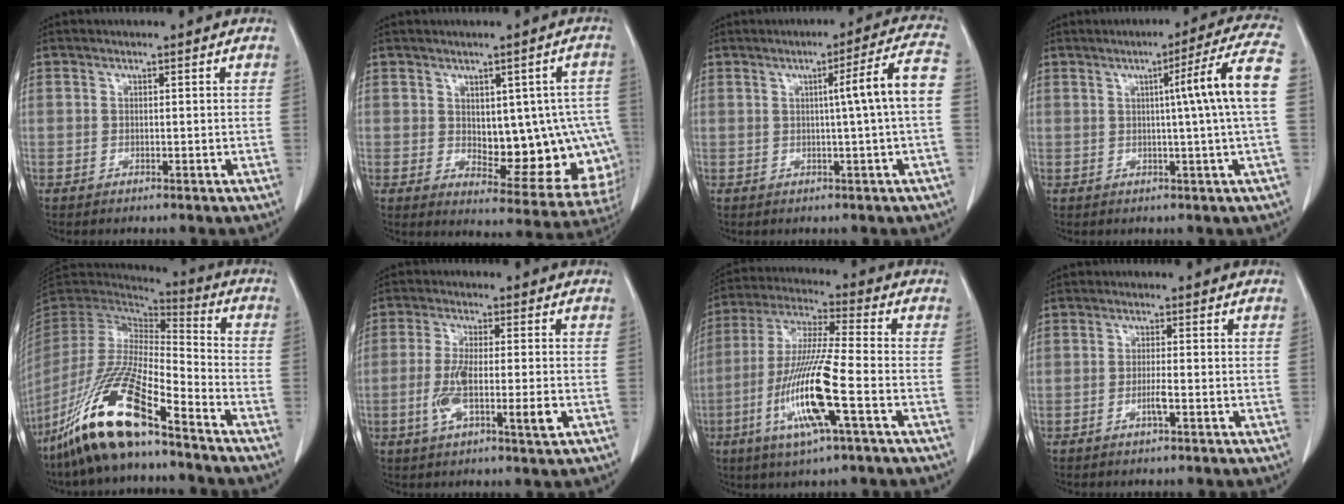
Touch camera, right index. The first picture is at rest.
{"total": 15.3, "force": [-0.4, 7.1, 13.6], "torque": [-0.132, 0.015, 0.021]}
{"total": 7.6, "force": [0.1, -1.4, 7.5], "torque": [-0.103, 0.011, 0.003]}
{"total": 10.2, "force": [1.0, -2.2, 9.9], "torque": [-0.129, 0.007, 0.011]}
{"total": 17.8, "force": [-11.7, 2.6, 13.2], "torque": [-0.281, -0.039, -0.225]}
{"total": 7.9, "force": [-2.0, 1.1, 7.6], "torque": [-0.140, -0.003, -0.034]}
{"total": 14.7, "force": [-4.8, 0.4, 13.9], "torque": [-0.286, -0.013, -0.093]}
{"total": 2.1, "force": [-0.8, -0.1, 1.9], "torque": [-0.036, 0.000, -0.014]}